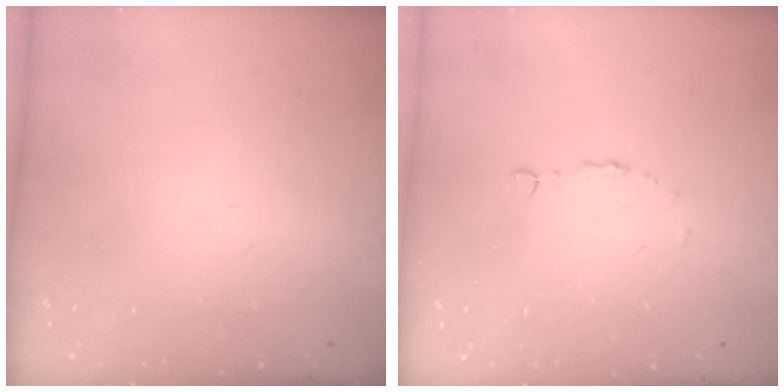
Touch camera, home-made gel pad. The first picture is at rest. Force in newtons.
{"total": 3.3, "press": 3.2, "slide": 0.3}